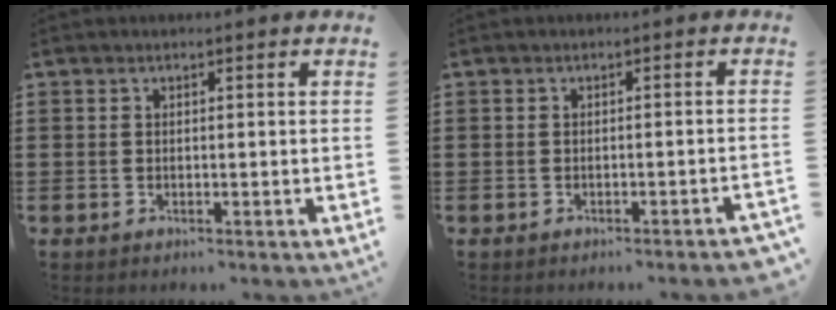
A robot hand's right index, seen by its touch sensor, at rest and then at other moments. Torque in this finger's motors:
{"motor_torque": [1.95, 0.19, 1.05, 0.01]}